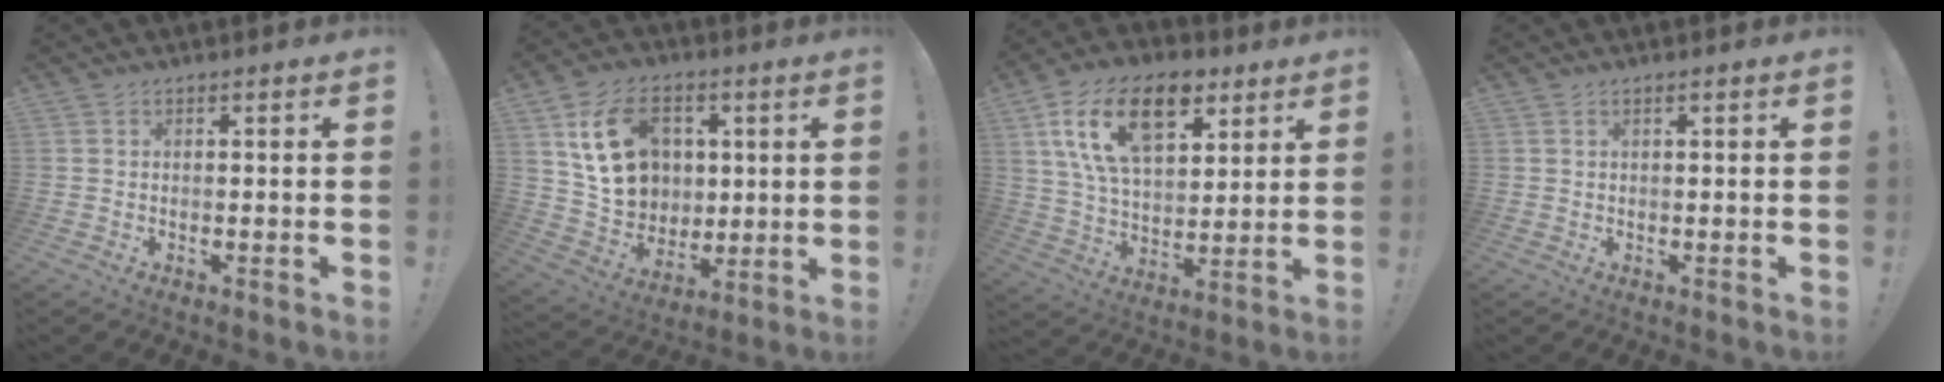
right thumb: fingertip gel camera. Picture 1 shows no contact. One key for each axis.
{"total": 17.9, "fx": 5.8, "fy": 13.9, "fz": 9.7, "tx": -0.165, "ty": -0.018, "tz": 0.117}
{"total": 19.6, "fx": 9.4, "fy": 11.3, "fz": 12.9, "tx": -0.235, "ty": -0.032, "tz": 0.168}
{"total": 1.1, "fx": 0.5, "fy": -0.1, "fz": 1.0, "tx": -0.023, "ty": 0.003, "tz": 0.008}